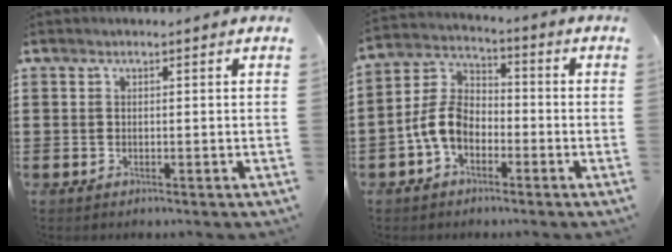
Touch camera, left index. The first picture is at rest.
{"total": 7.4, "force": [-3.0, 4.8, 4.7], "torque": [-0.129, 0.003, -0.069]}